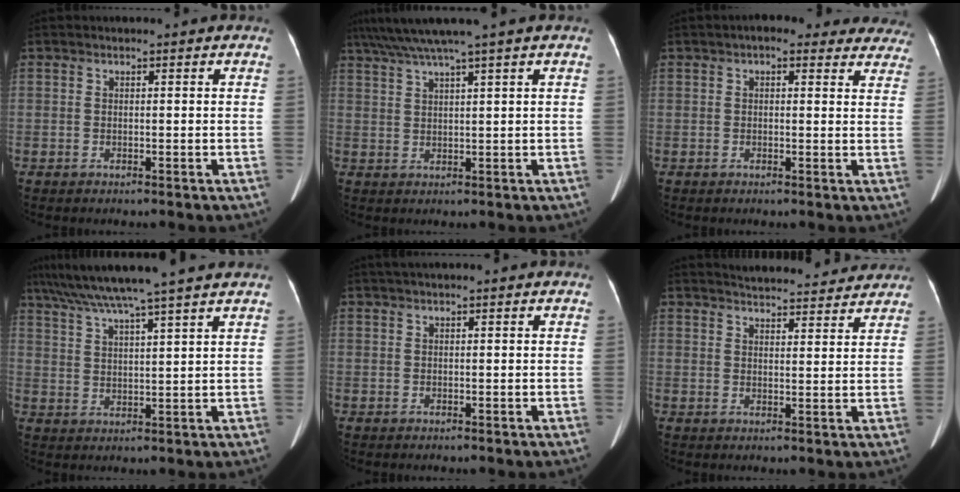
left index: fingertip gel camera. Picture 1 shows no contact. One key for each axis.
{"total": 6.7, "fx": 5.2, "fy": -1.7, "fz": 3.9, "tx": -0.068, "ty": 0.024, "tz": 0.092}
{"total": 12.2, "fx": 10.4, "fy": 4.2, "fz": 4.9, "tx": -0.020, "ty": 0.019, "tz": 0.099}
{"total": 13.5, "fx": 11.4, "fy": -1.6, "fz": 7.0, "tx": -0.123, "ty": 0.022, "tz": 0.170}
{"total": 2.7, "fx": 2.1, "fy": 0.0, "fz": 1.6, "tx": -0.020, "ty": 0.035, "tz": 0.035}
{"total": 13.6, "fx": 12.9, "fy": 2.5, "fz": 3.5, "tx": -0.037, "ty": 0.011, "tz": 0.157}